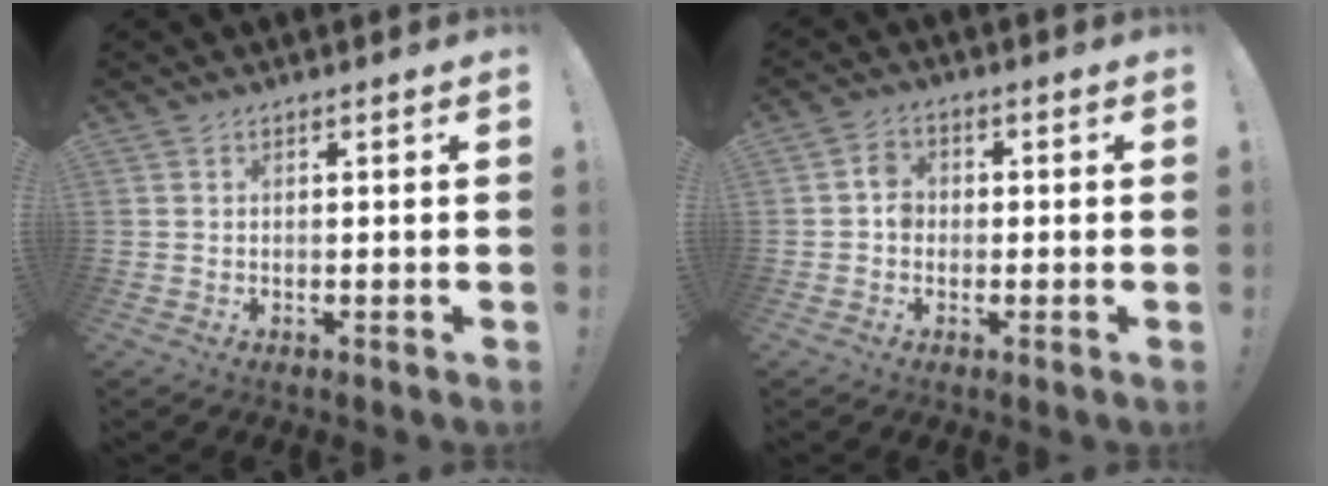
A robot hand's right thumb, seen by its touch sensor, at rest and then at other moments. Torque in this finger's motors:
{"motor_torque": [0.30, 0.84, 0.43, -0.37, 0.00]}